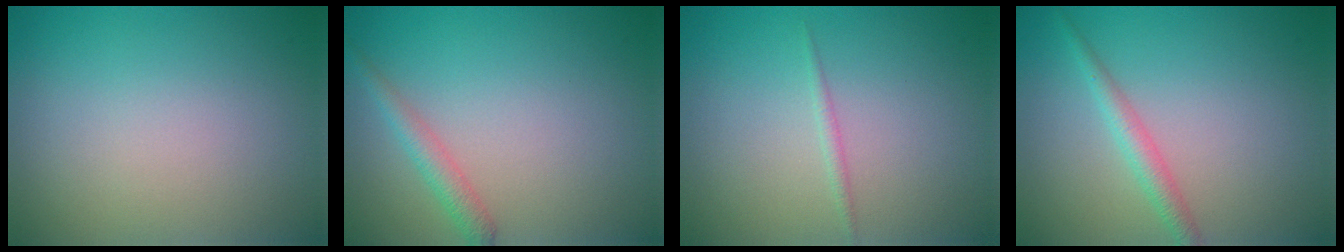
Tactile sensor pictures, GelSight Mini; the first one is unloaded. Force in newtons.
{"total": 1.9, "press": 1.9, "slide": 0.1}
{"total": 0.7, "press": 0.7, "slide": 0.0}
{"total": 2.0, "press": 2.0, "slide": 0.0}